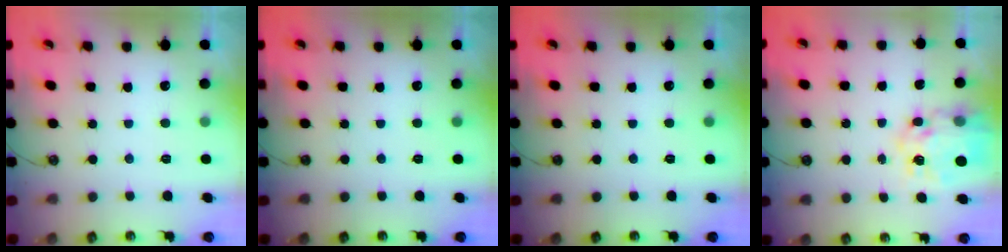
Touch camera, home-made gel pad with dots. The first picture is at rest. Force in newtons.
{"total": 0.0}
{"total": 0.0}
{"total": 12.3, "press": 12.2, "slide": 1.2}